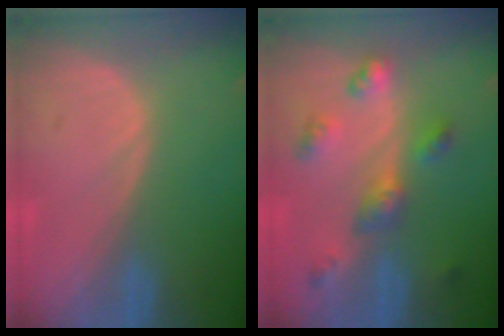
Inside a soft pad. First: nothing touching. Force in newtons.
{"total": 6.1, "press": 5.9, "slide": 1.7}